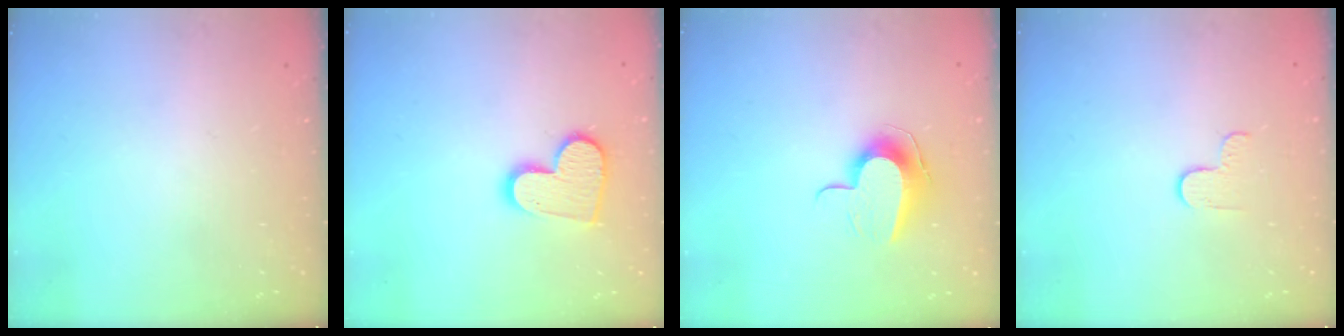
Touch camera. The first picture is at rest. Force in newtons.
{"total": 11.8, "press": 11.8, "slide": 0.8}
{"total": 10.0, "press": 10.0, "slide": 1.2}
{"total": 2.7, "press": 2.6, "slide": 0.4}